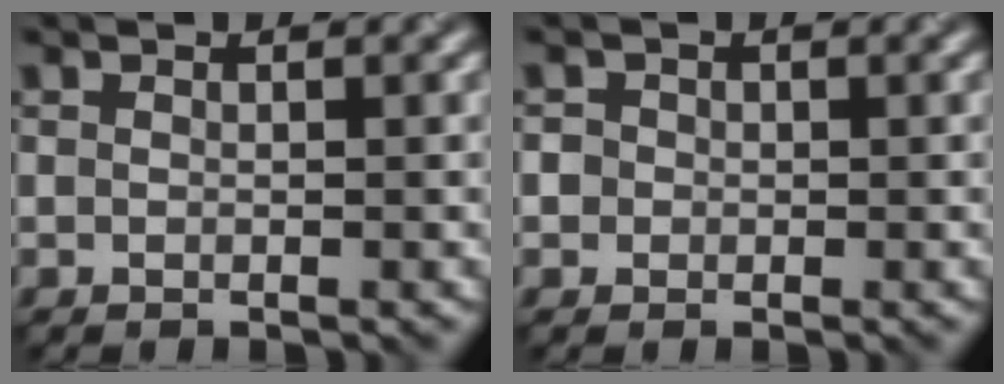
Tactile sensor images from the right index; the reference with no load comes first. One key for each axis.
{"total": 1.8, "fx": 0.3, "fy": 1.7, "fz": 0.6, "tx": 0.008, "ty": 0.009, "tz": -0.007}